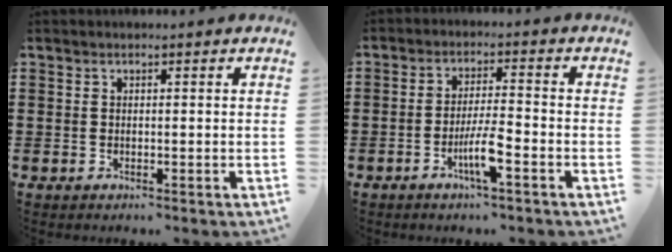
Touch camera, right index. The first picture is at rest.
{"total": 5.3, "force": [-2.6, 0.5, 4.6], "torque": [-0.097, -0.013, -0.050]}